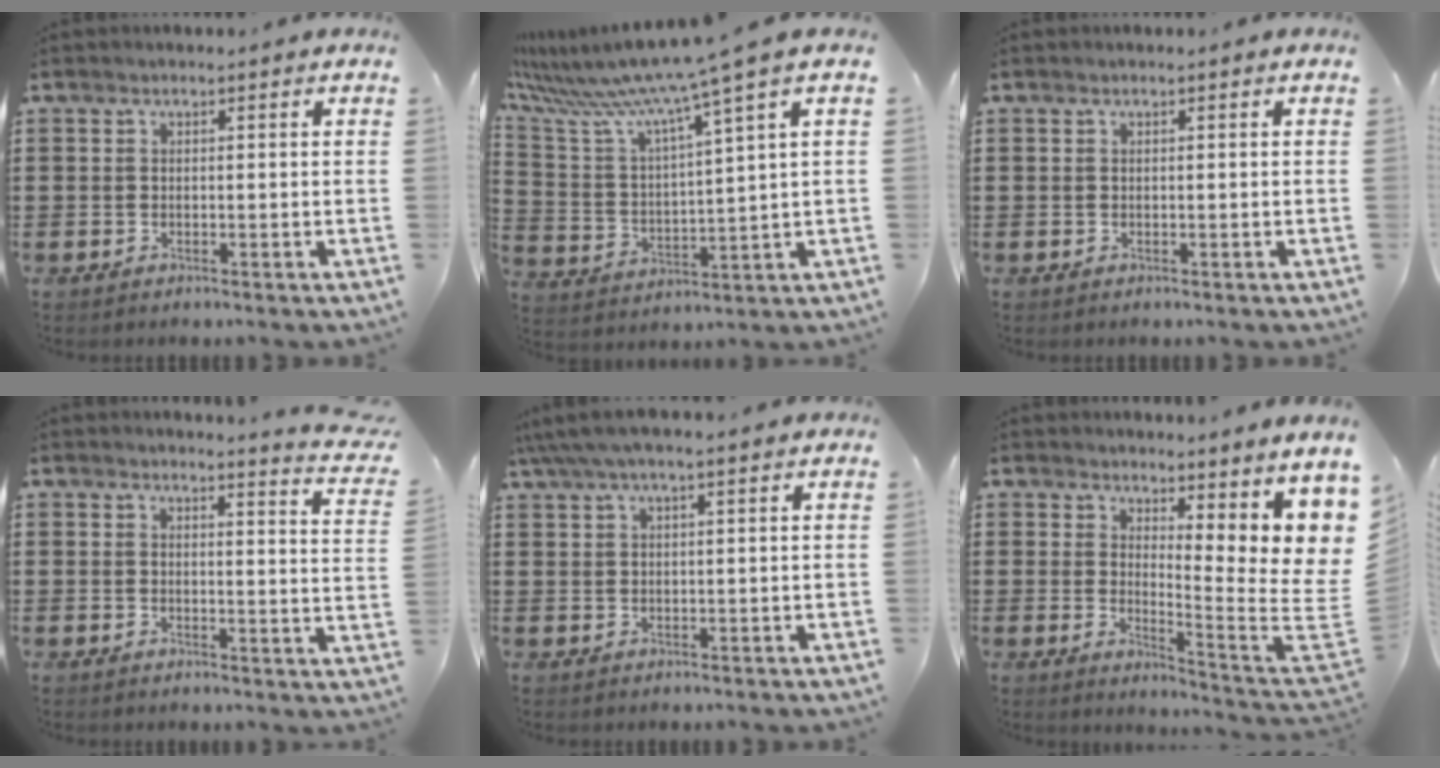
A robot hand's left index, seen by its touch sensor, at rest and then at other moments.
{"total": 9.2, "force": [7.6, -0.8, 5.2], "torque": [-0.134, -0.059, 0.118]}
{"total": 0.0}
{"total": 3.2, "force": [3.1, -0.4, 0.8], "torque": [-0.022, -0.020, 0.051]}
{"total": 3.4, "force": [2.4, 0.6, 2.4], "torque": [-0.051, 0.004, 0.044]}
{"total": 6.3, "force": [4.7, 1.3, 3.9], "torque": [-0.065, -0.060, 0.082]}